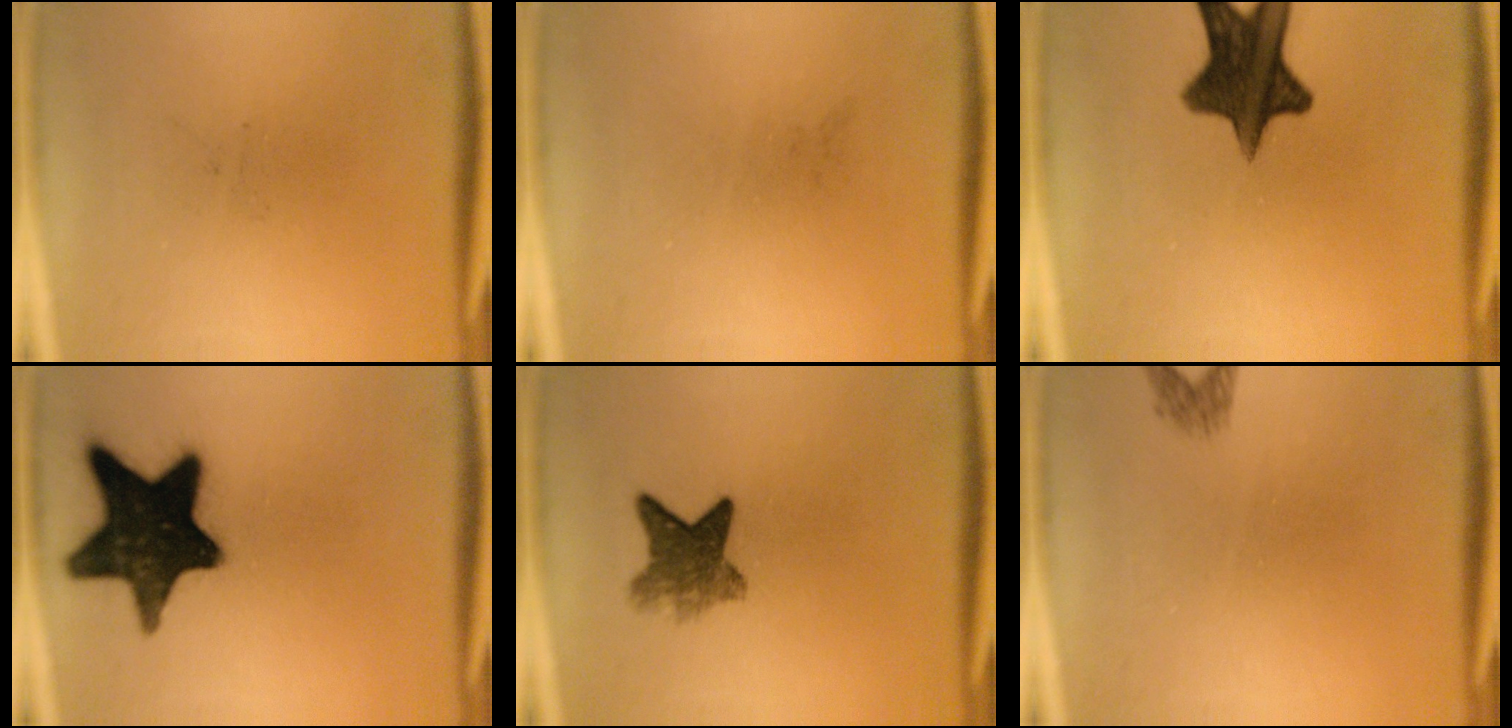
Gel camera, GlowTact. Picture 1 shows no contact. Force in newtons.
{"total": 0.0}
{"total": 12.8}
{"total": 17.6}
{"total": 5.9}
{"total": 1.3}